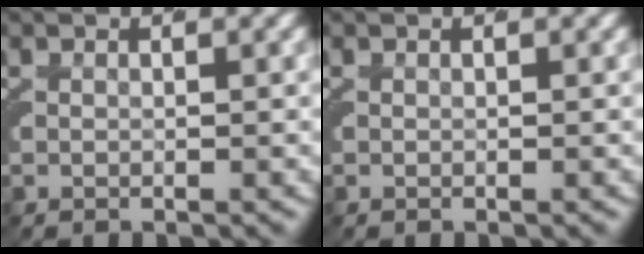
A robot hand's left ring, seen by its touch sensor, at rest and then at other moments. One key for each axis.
{"total": 0.0}